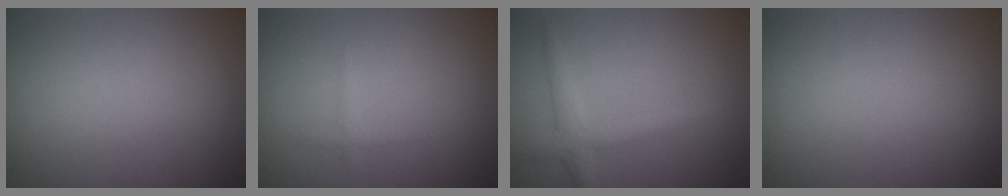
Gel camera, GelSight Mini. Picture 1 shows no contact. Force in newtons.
{"total": 0.6, "press": 0.6, "slide": 0.1}
{"total": 2.3, "press": 2.3, "slide": 0.1}
{"total": 0.0}